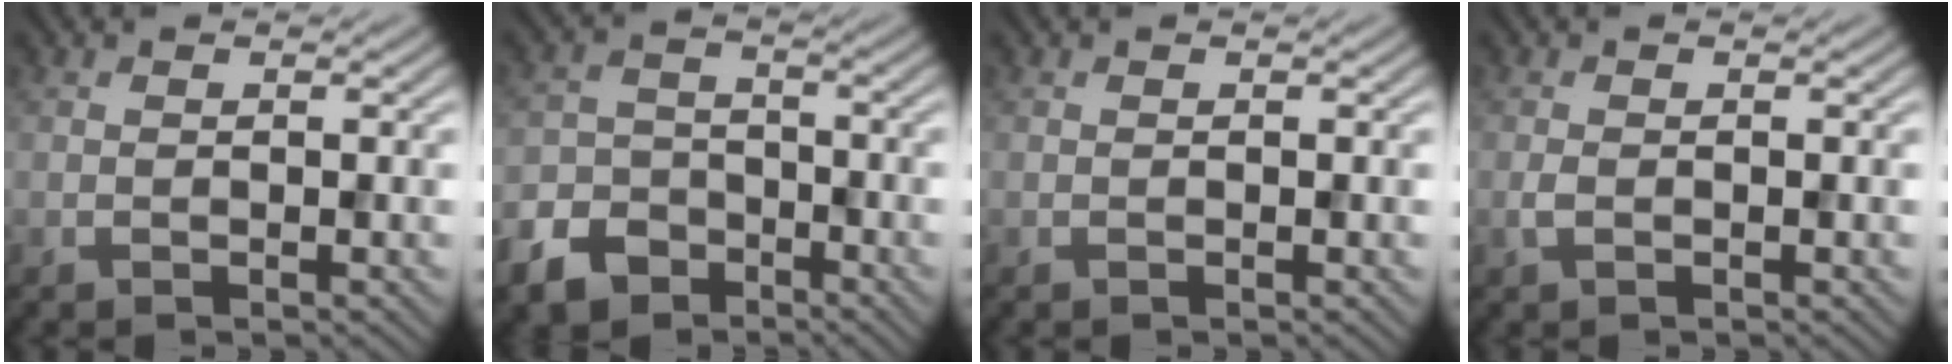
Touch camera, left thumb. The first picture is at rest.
{"total": 6.9, "force": [-4.7, 4.5, 2.5], "torque": [-0.067, -0.008, -0.099]}
{"total": 0.0}
{"total": 1.1, "force": [-0.3, 0.5, 0.9], "torque": [-0.024, 0.001, -0.006]}